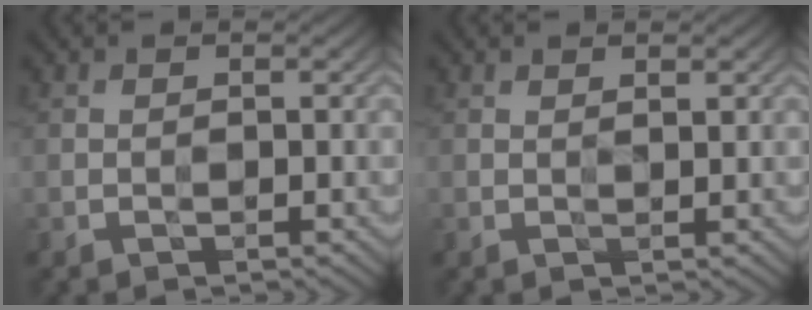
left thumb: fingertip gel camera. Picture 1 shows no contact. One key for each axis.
{"total": 1.1, "fx": 1.1, "fy": -0.2, "fz": 0.1, "tx": -0.004, "ty": 0.001, "tz": 0.015}